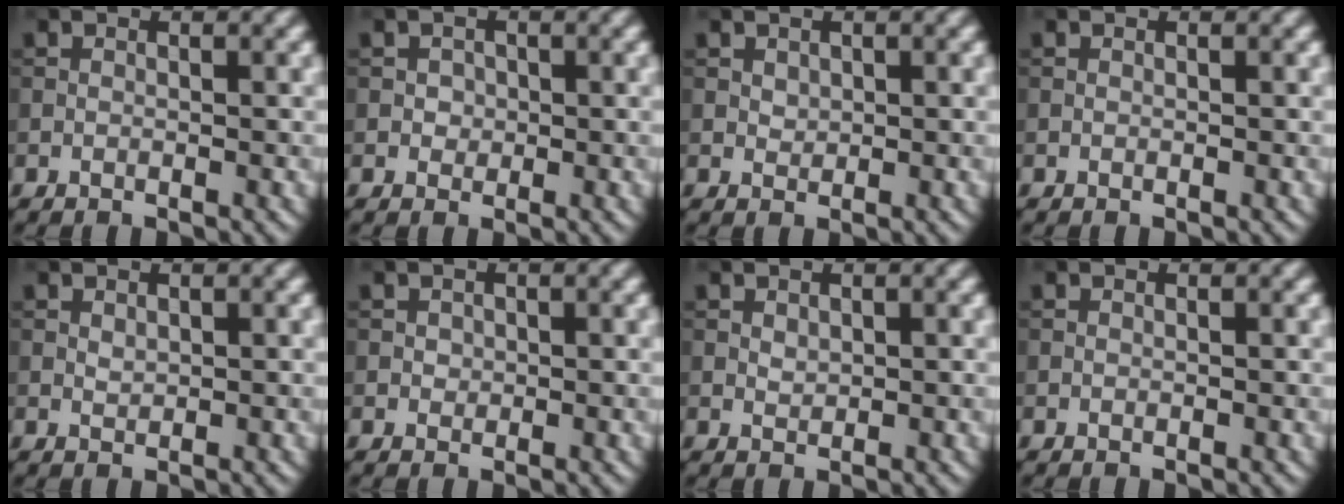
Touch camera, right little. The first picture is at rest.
{"total": 1.0, "force": [0.1, 1.0, 0.3], "torque": [0.000, -0.002, 0.003]}
{"total": 0.8, "force": [0.4, 0.7, 0.3], "torque": [-0.007, -0.003, 0.009]}
{"total": 0.0}
{"total": 0.7, "force": [0.3, 0.4, 0.4], "torque": [-0.011, -0.001, 0.007]}
{"total": 0.7, "force": [0.2, 0.7, 0.2], "torque": [0.000, -0.003, 0.002]}
{"total": 0.8, "force": [0.3, 0.6, 0.5], "torque": [-0.012, -0.002, 0.008]}
{"total": 0.0}